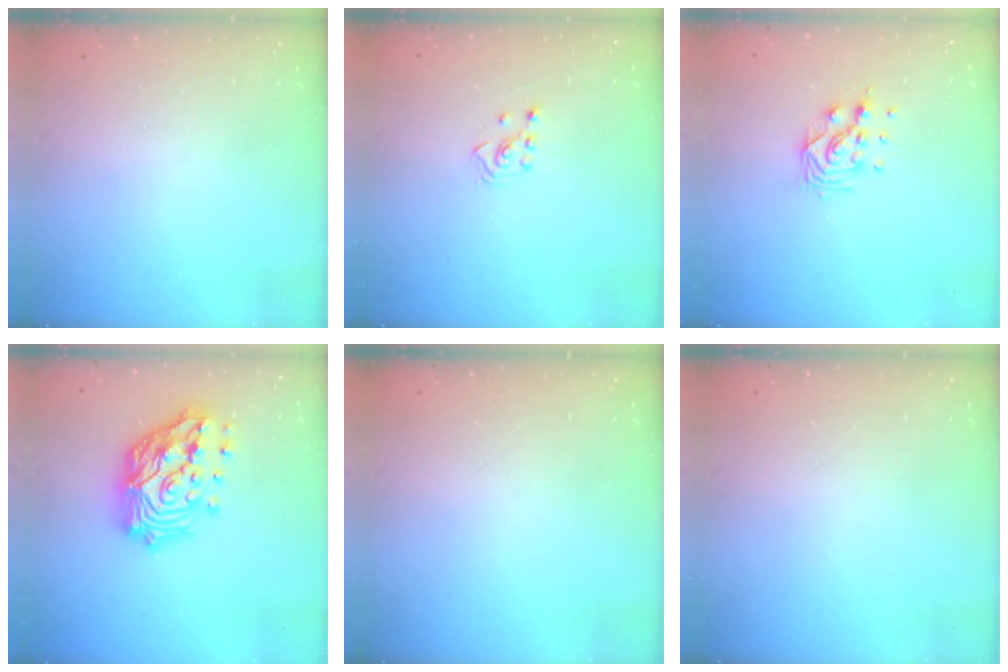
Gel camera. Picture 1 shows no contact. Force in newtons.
{"total": 2.3, "press": 2.2, "slide": 0.8}
{"total": 9.6, "press": 9.5, "slide": 0.8}
{"total": 22.0, "press": 21.7, "slide": 3.4}
{"total": 0.0}
{"total": 0.0}